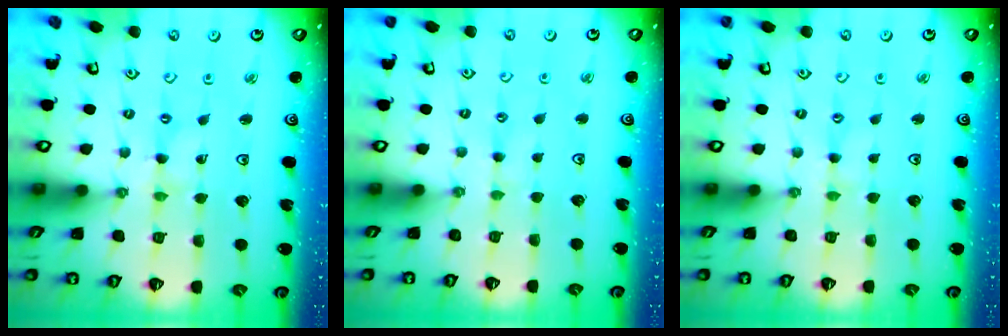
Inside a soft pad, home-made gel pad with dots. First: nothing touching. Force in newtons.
{"total": 1.3, "press": 1.2, "slide": 0.3}
{"total": 1.2, "press": 1.2, "slide": 0.2}